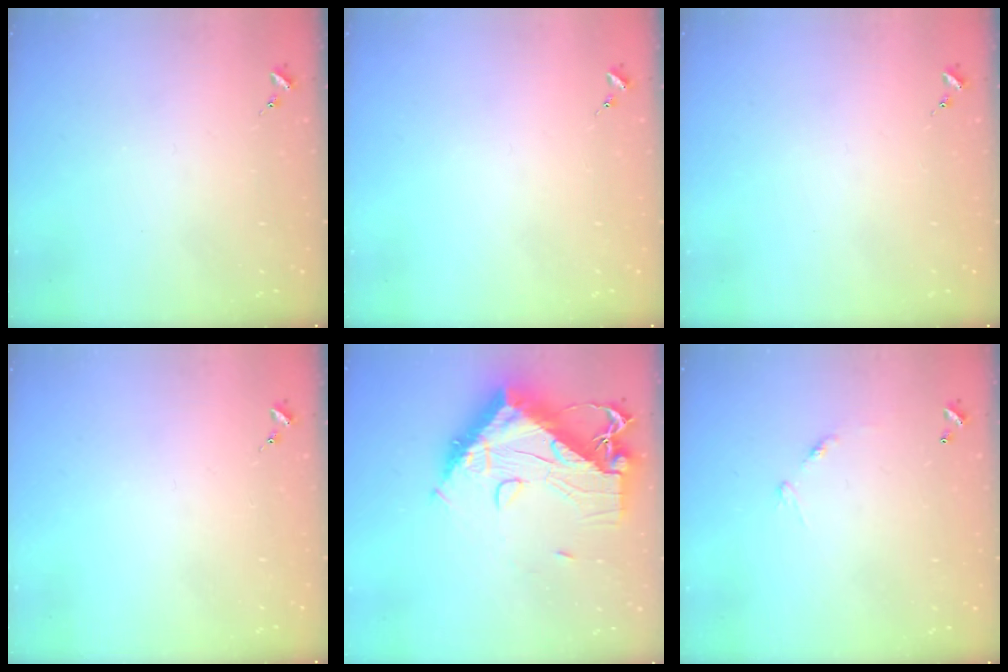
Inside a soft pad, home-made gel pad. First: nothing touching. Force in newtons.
{"total": 0.0}
{"total": 0.0}
{"total": 0.0}
{"total": 18.2, "press": 18.1, "slide": 1.9}
{"total": 7.0, "press": 7.0, "slide": 0.5}